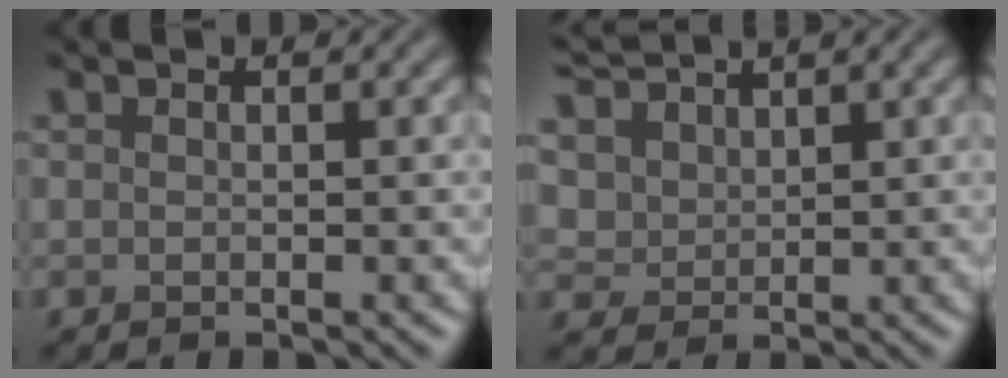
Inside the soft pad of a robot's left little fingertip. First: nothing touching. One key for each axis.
{"total": 5.9, "fx": 3.5, "fy": 3.8, "fz": 3.0, "tx": -0.108, "ty": 0.012, "tz": 0.067}